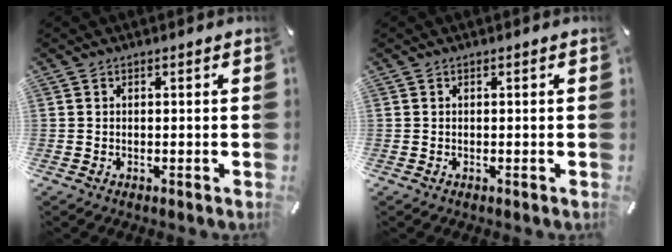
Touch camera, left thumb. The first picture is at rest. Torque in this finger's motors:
{"motor_torque": [-0.07, 0.00, 0.02, 0.06, 0.00]}